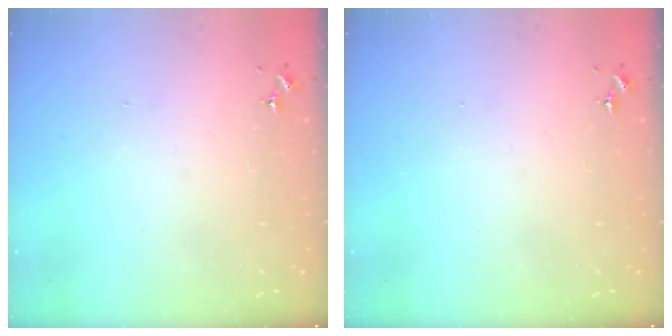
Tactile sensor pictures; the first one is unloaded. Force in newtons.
{"total": 0.0}